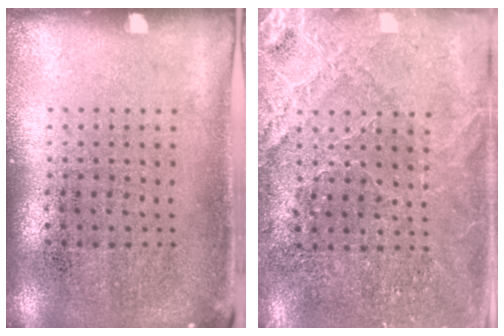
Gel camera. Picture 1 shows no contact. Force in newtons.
{"total": 2.8, "press": 2.8, "slide": 0.3}